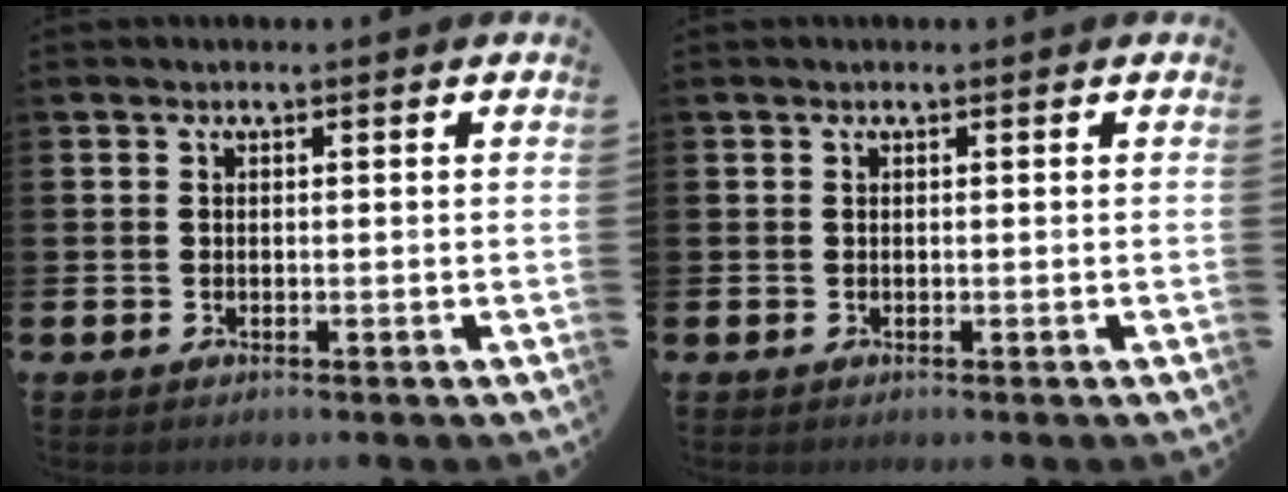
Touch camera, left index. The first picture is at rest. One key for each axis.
{"total": 0.0}